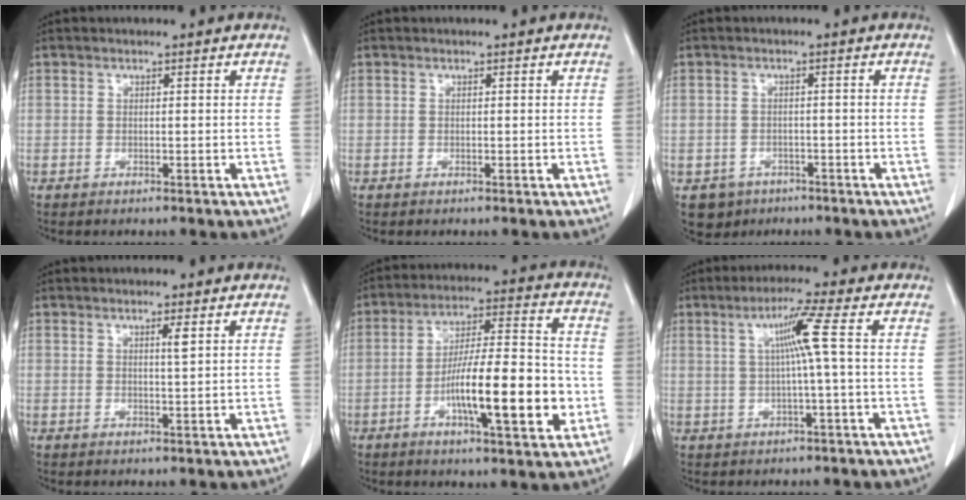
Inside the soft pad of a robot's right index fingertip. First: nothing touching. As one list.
[{"total": 0.0}, {"total": 4.2, "force": [-2.5, 3.3, 0.5], "torque": [-0.005, 0.007, -0.033]}, {"total": 1.4, "force": [0.6, -0.1, 1.3], "torque": [-0.024, -0.003, 0.011]}, {"total": 15.3, "force": [-3.9, 2.7, 14.5], "torque": [-0.239, 0.008, -0.061]}, {"total": 5.5, "force": [0.8, -1.4, 5.3], "torque": [-0.098, 0.010, 0.018]}]